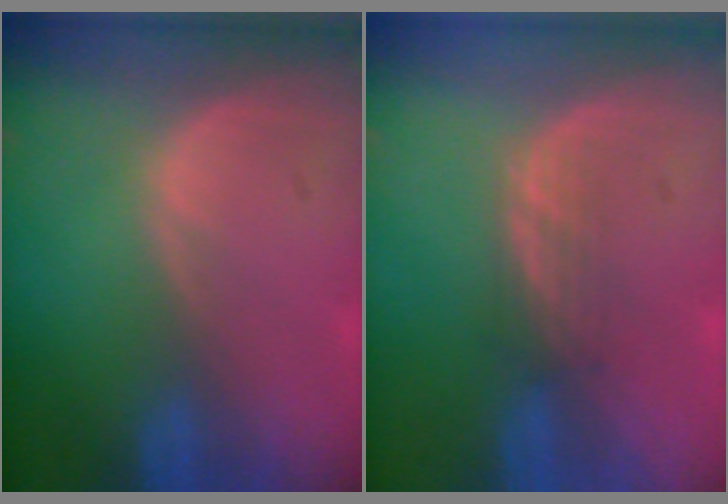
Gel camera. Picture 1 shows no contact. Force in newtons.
{"total": 2.2, "press": 2.2, "slide": 0.4}